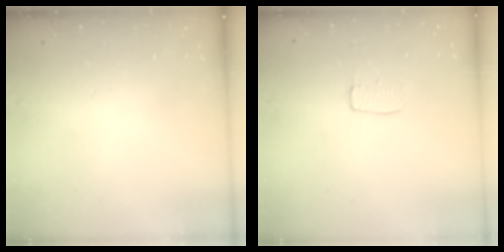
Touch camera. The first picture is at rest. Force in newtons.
{"total": 5.2, "press": 5.2, "slide": 0.3}